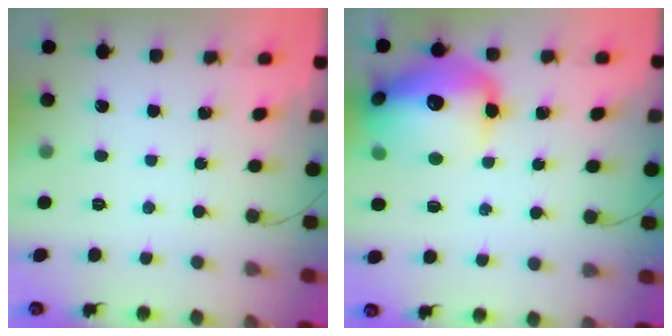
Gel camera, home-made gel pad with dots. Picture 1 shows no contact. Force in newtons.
{"total": 19.5, "press": 19.2, "slide": 3.2}